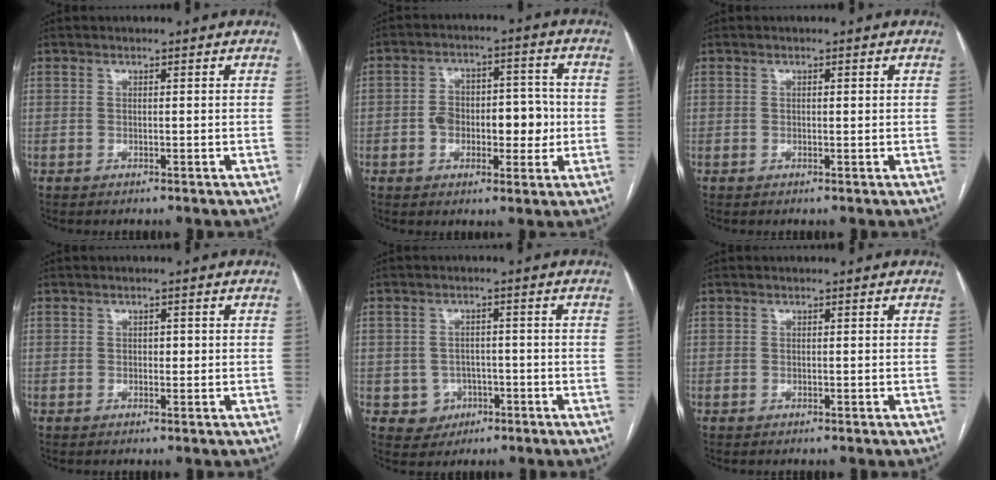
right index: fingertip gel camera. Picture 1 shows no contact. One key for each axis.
{"total": 9.4, "fx": -1.2, "fy": 5.4, "fz": 7.6, "tx": -0.107, "ty": 0.033, "tz": -0.013}
{"total": 0.6, "fx": 0.1, "fy": 0.2, "fz": 0.5, "tx": -0.012, "ty": 0.000, "tz": 0.001}
{"total": 1.0, "fx": 0.0, "fy": 0.7, "fz": 0.8, "tx": -0.010, "ty": 0.002, "tz": -0.001}
{"total": 4.2, "fx": -1.4, "fy": 4.0, "fz": 0.4, "tx": 0.002, "ty": 0.012, "tz": -0.014}
{"total": 0.0}